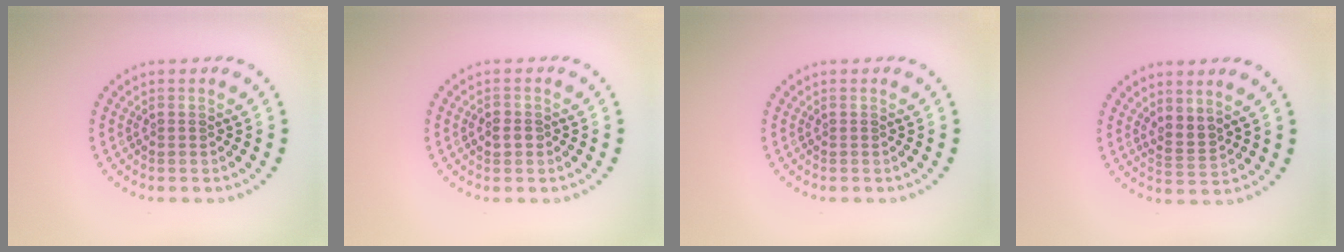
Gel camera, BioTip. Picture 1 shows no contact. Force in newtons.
{"total": 1.3, "press": 1.2, "slide": 0.3}
{"total": 0.0}
{"total": 2.0, "press": 1.4, "slide": 1.4}